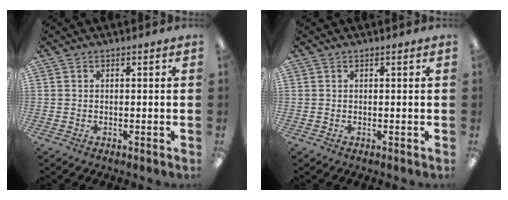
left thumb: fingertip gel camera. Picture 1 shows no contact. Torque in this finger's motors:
{"motor_torque": [-0.18, -0.04, 0.17, -0.11, 0.01]}